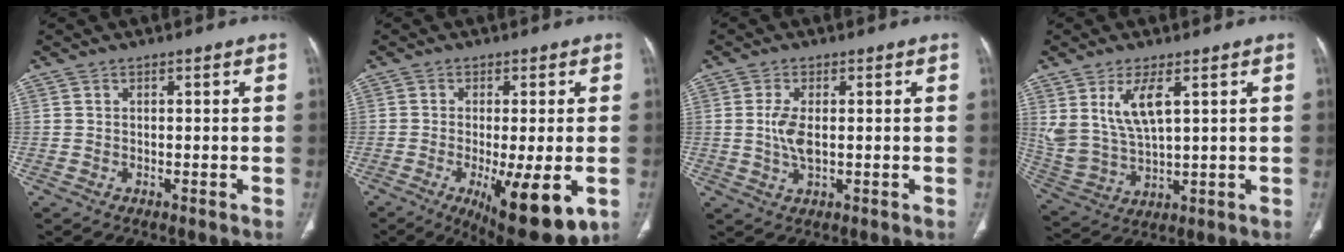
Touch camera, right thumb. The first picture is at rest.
{"total": 13.4, "force": [-4.4, 3.5, 12.2], "torque": [-0.166, -0.021, -0.053]}
{"total": 4.6, "force": [0.2, 2.0, 4.1], "torque": [-0.095, -0.005, 0.008]}
{"total": 9.7, "force": [4.0, 3.8, 7.9], "torque": [-0.167, -0.023, 0.095]}